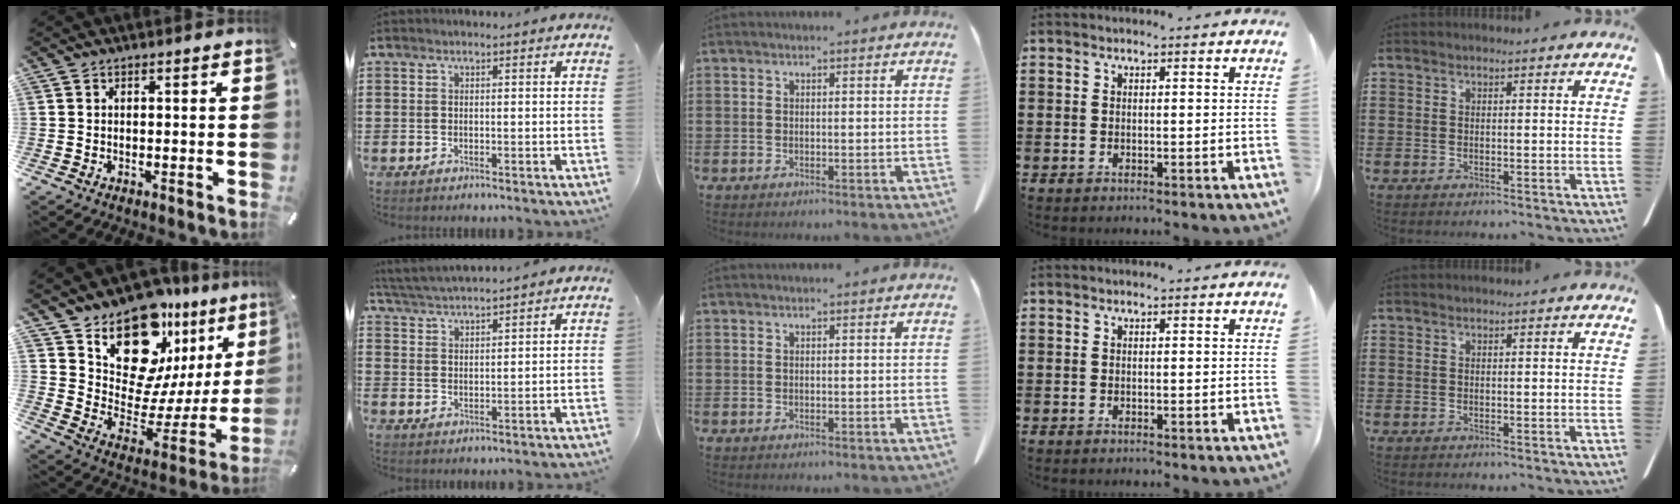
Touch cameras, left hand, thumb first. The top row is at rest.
{"thumb": {"total": 17.6, "force": [14.0, 8.6, 6.2], "torque": [-0.085, -0.142, 0.242]}, "index": {"total": 3.5, "force": [3.4, -0.3, 0.5], "torque": [-0.022, -0.012, 0.061]}}